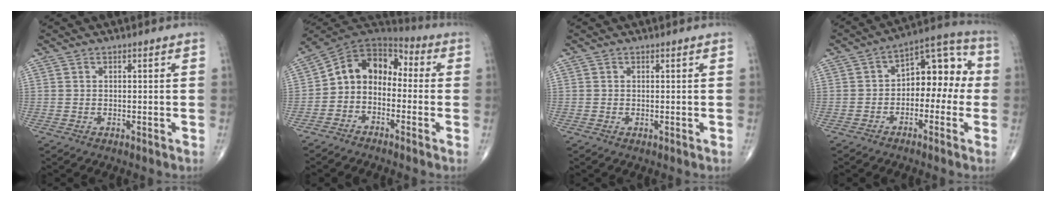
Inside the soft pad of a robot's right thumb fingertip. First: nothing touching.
{"total": 10.8, "force": [-1.8, 8.1, 6.8], "torque": [-0.088, 0.066, -0.051]}
{"total": 0.0}
{"total": 11.7, "force": [-1.0, 7.3, 9.1], "torque": [-0.084, 0.051, -0.030]}